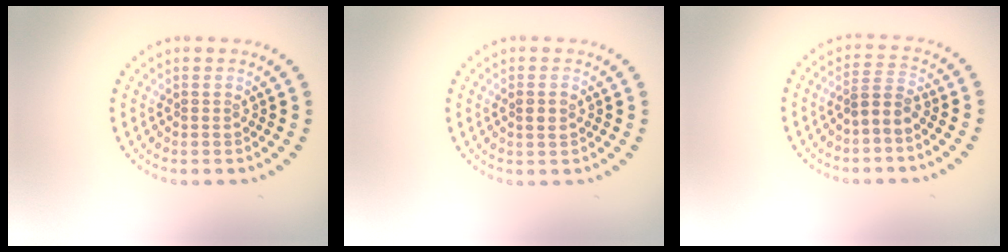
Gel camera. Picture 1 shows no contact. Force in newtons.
{"total": 1.2, "press": 1.2, "slide": 0.4}
{"total": 2.1, "press": 1.7, "slide": 1.2}